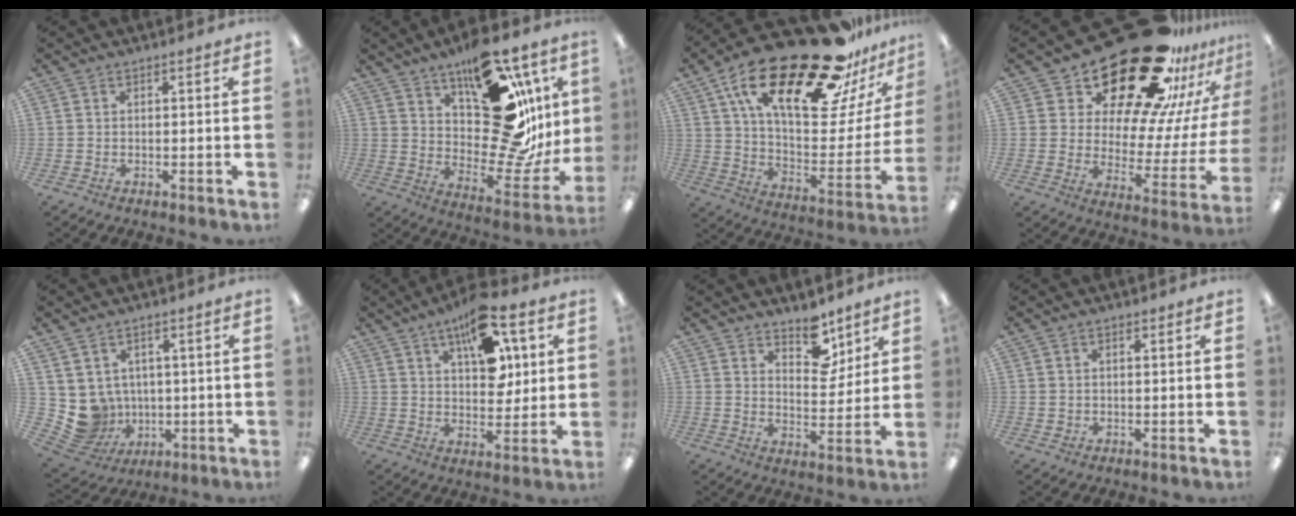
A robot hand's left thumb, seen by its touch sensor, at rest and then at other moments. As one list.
[{"total": 26.0, "force": [11.0, 13.6, 19.2], "torque": [-0.249, -0.069, 0.205]}, {"total": 32.1, "force": [20.5, 11.1, 22.1], "torque": [-0.339, -0.126, 0.349]}, {"total": 27.6, "force": [21.8, 10.3, 13.4], "torque": [-0.201, -0.159, 0.375]}, {"total": 7.6, "force": [1.7, 7.3, 1.4], "torque": [-0.067, -0.027, 0.041]}, {"total": 15.1, "force": [8.1, 7.3, 10.4], "torque": [-0.148, -0.029, 0.139]}, {"total": 8.4, "force": [6.8, 4.1, 2.8], "torque": [-0.023, -0.048, 0.119]}, {"total": 1.3, "force": [0.8, 0.9, 0.2], "torque": [-0.005, 0.004, 0.015]}]